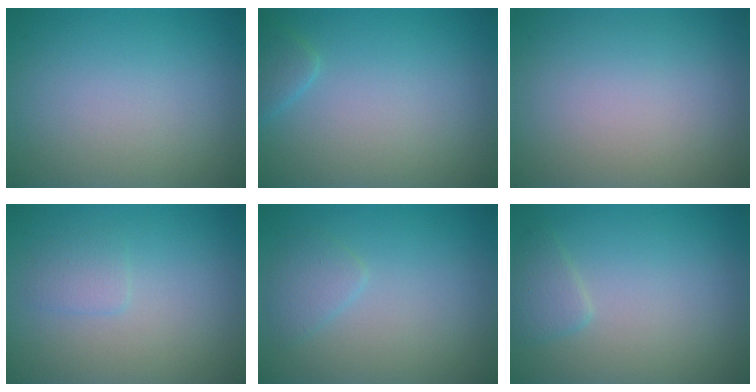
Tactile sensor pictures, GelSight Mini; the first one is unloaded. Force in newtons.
{"total": 1.4, "press": 1.4, "slide": 0.1}
{"total": 0.0}
{"total": 1.2, "press": 1.2, "slide": 0.1}
{"total": 1.5, "press": 1.5, "slide": 0.1}
{"total": 1.5, "press": 1.5, "slide": 0.1}